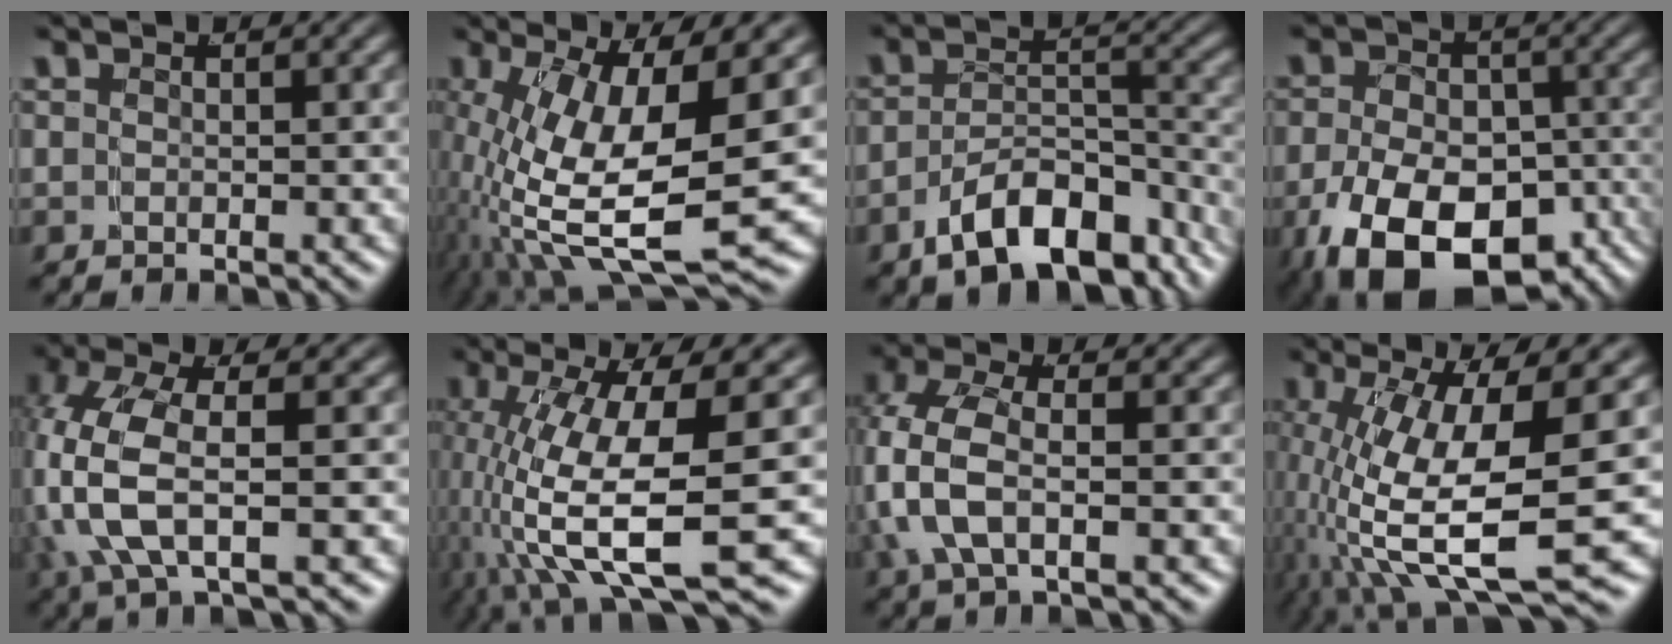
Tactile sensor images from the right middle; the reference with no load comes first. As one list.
[{"total": 13.8, "force": [-1.0, 6.9, 11.9], "torque": [-0.219, -0.033, 0.002]}, {"total": 10.1, "force": [-7.1, 4.7, 5.5], "torque": [-0.068, -0.010, -0.105]}, {"total": 13.4, "force": [-8.3, 7.6, 7.2], "torque": [-0.131, -0.060, -0.105]}, {"total": 6.3, "force": [-0.1, 3.0, 5.5], "torque": [-0.140, -0.016, 0.006]}, {"total": 11.5, "force": [-2.8, 5.3, 9.8], "torque": [-0.202, -0.050, -0.012]}, {"total": 5.6, "force": [0.1, 3.6, 4.3], "torque": [-0.122, -0.013, 0.006]}, {"total": 12.5, "force": [-2.2, 6.1, 10.7], "torque": [-0.217, -0.045, -0.006]}]